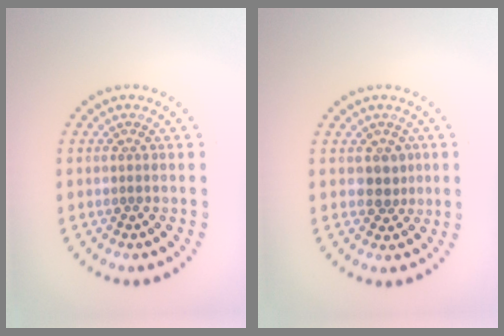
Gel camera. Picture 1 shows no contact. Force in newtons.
{"total": 1.9, "press": 1.6, "slide": 1.1}